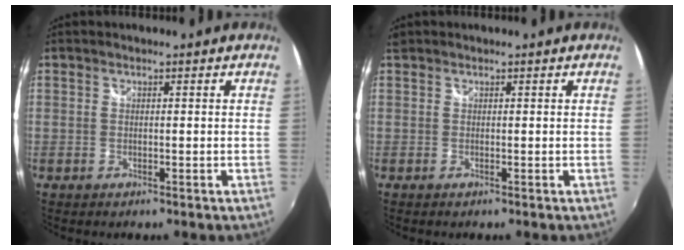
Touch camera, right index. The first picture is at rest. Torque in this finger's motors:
{"motor_torque": [0.06, 0.06, 0.00, 0.00]}